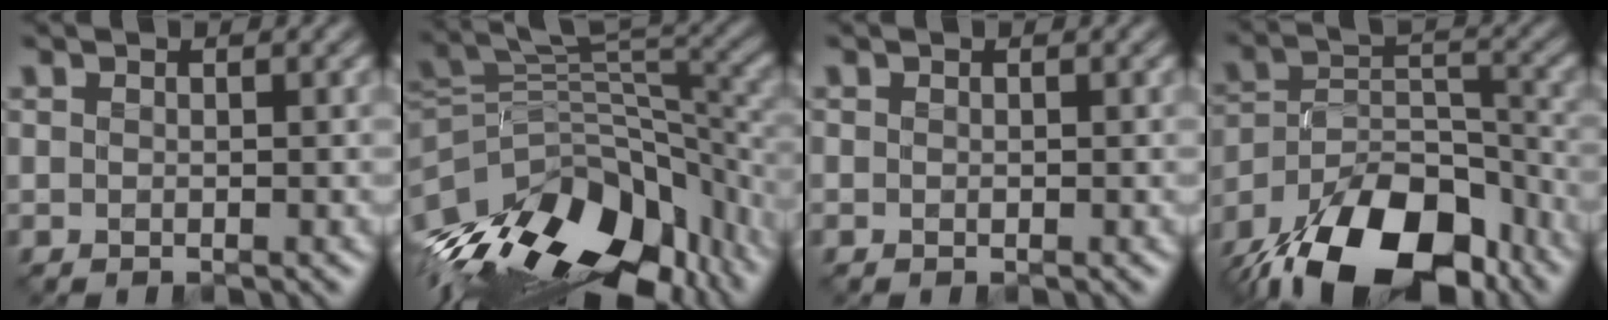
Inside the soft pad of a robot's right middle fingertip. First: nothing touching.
{"total": 15.0, "force": [-8.5, 8.1, 9.3], "torque": [-0.202, -0.007, -0.134]}
{"total": 0.0}
{"total": 14.7, "force": [-10.8, 6.8, 7.5], "torque": [-0.144, -0.006, -0.173]}